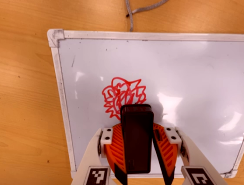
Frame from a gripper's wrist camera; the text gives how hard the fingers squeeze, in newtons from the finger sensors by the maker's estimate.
{"total": 14.1, "left": 15.3, "right": 12.8}